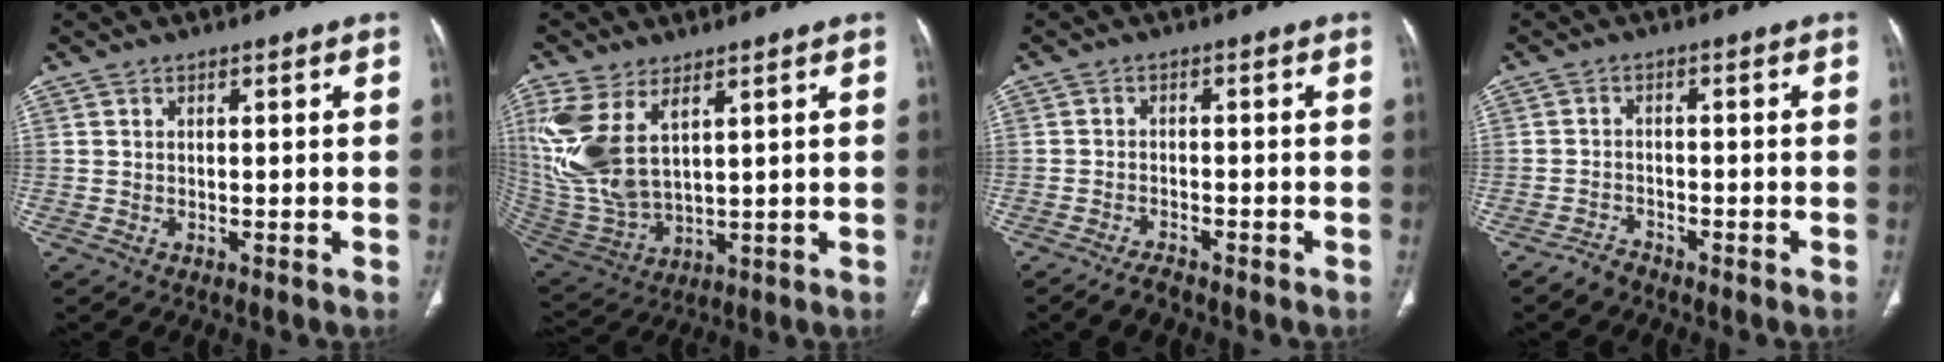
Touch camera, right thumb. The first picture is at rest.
{"total": 14.8, "force": [5.6, 7.6, 11.4], "torque": [-0.260, -0.015, 0.135]}
{"total": 3.2, "force": [-2.7, 1.1, 1.3], "torque": [-0.030, 0.010, -0.045]}
{"total": 2.6, "force": [-2.3, 1.1, 0.4], "torque": [-0.014, 0.011, -0.040]}